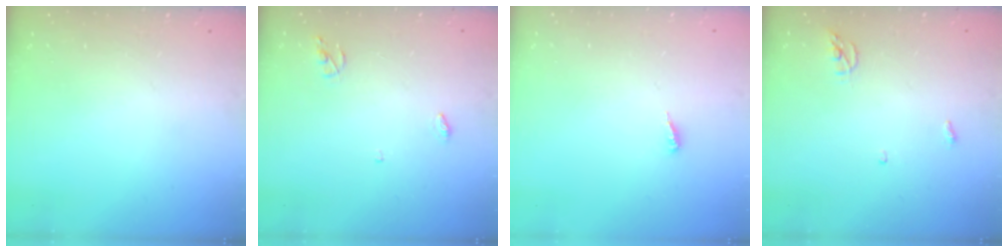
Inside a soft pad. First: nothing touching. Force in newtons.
{"total": 3.7, "press": 3.7, "slide": 0.2}
{"total": 3.9, "press": 3.9, "slide": 0.3}
{"total": 3.8, "press": 3.8, "slide": 0.3}